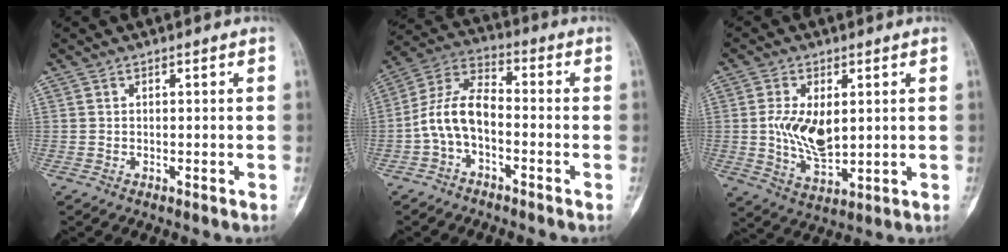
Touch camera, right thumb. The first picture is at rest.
{"total": 9.0, "force": [-2.6, 4.9, 7.1], "torque": [-0.138, 0.043, -0.062]}
{"total": 9.5, "force": [1.1, 5.2, 7.9], "torque": [-0.146, -0.014, 0.030]}